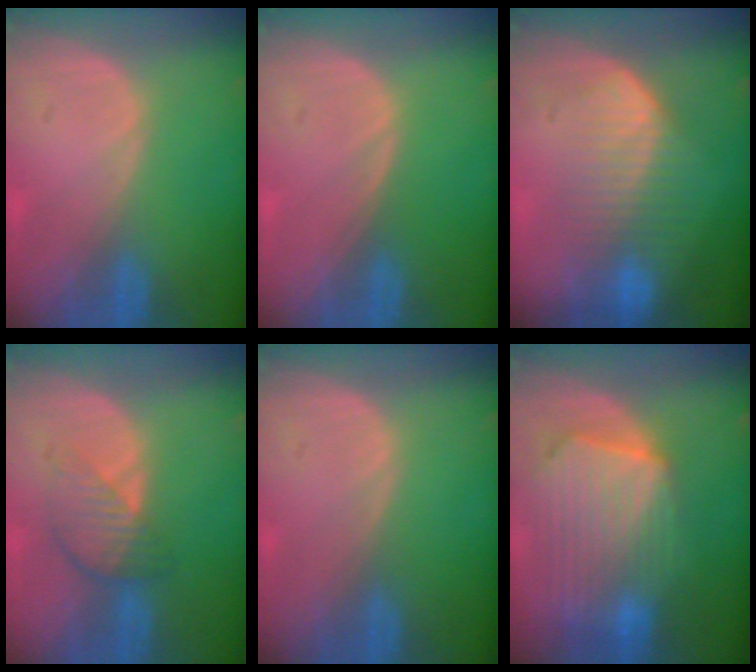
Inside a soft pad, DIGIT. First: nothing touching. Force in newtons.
{"total": 0.0}
{"total": 7.7, "press": 7.4, "slide": 2.2}
{"total": 4.6, "press": 4.2, "slide": 2.0}
{"total": 0.0}
{"total": 10.7, "press": 9.3, "slide": 5.2}